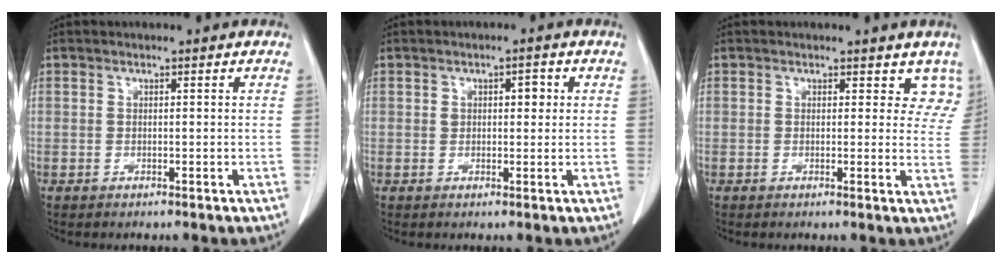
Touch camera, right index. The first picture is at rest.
{"total": 2.5, "force": [0.7, 1.4, 1.9], "torque": [-0.027, 0.009, 0.011]}
{"total": 5.0, "force": [4.0, 2.8, 1.3], "torque": [0.016, -0.009, 0.025]}